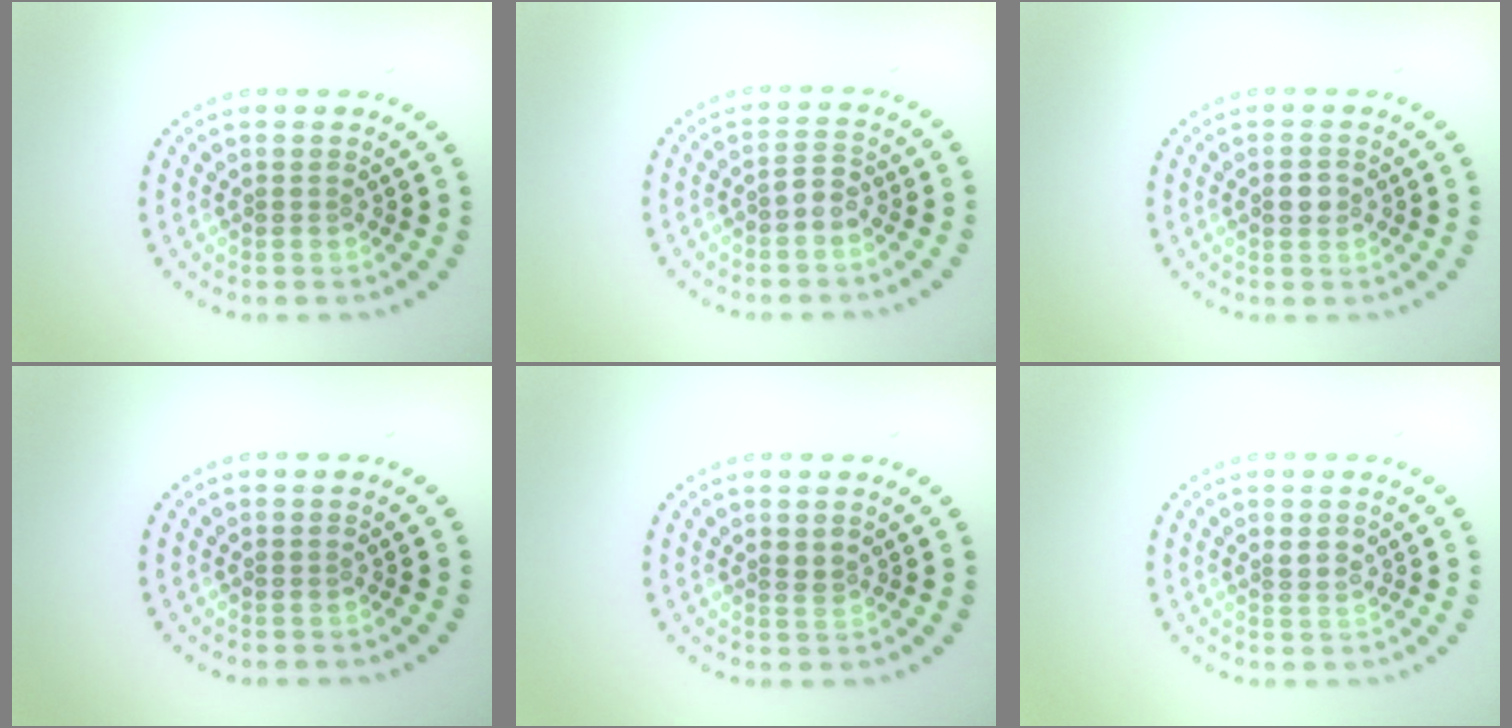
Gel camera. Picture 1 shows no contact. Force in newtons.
{"total": 1.4, "press": 1.2, "slide": 0.6}
{"total": 1.6, "press": 1.5, "slide": 0.3}
{"total": 0.0}
{"total": 0.8, "press": 0.6, "slide": 0.6}
{"total": 1.4, "press": 1.2, "slide": 0.8}